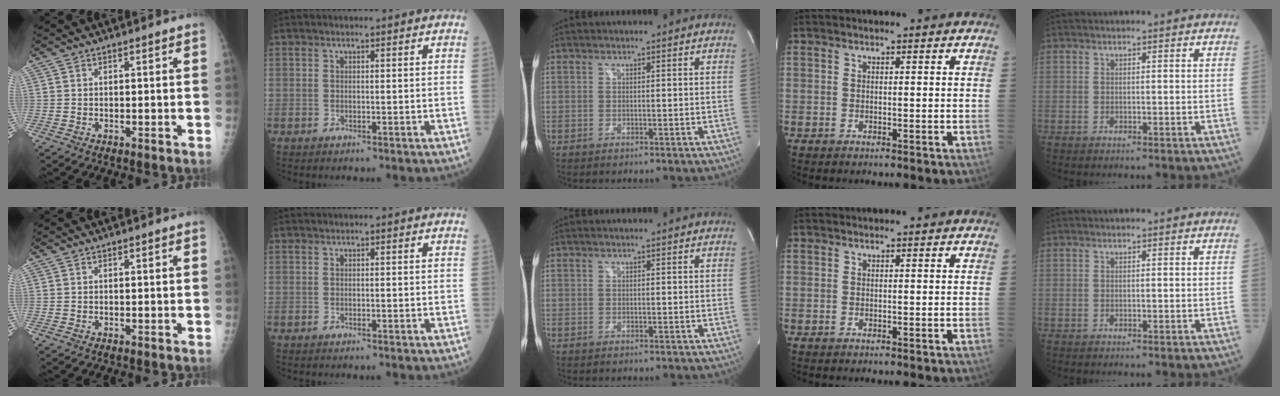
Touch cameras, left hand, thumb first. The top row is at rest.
{}